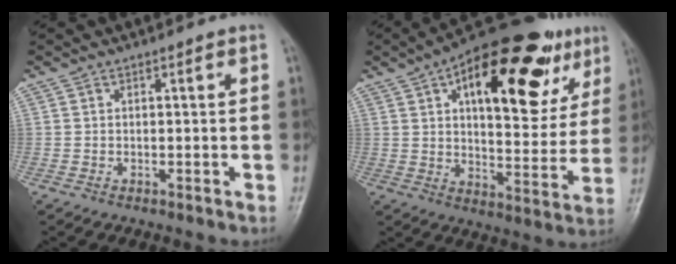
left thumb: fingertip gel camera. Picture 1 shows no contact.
{"total": 26.6, "force": [11.9, 11.8, 20.6], "torque": [-0.256, -0.007, 0.172]}